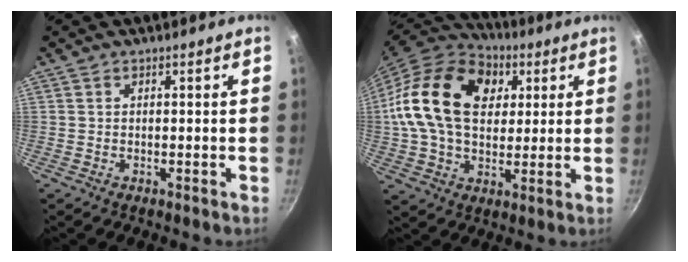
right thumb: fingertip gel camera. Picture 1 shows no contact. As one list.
[{"total": 23.0, "force": [5.5, 15.9, 15.7], "torque": [-0.268, 0.012, 0.086]}]